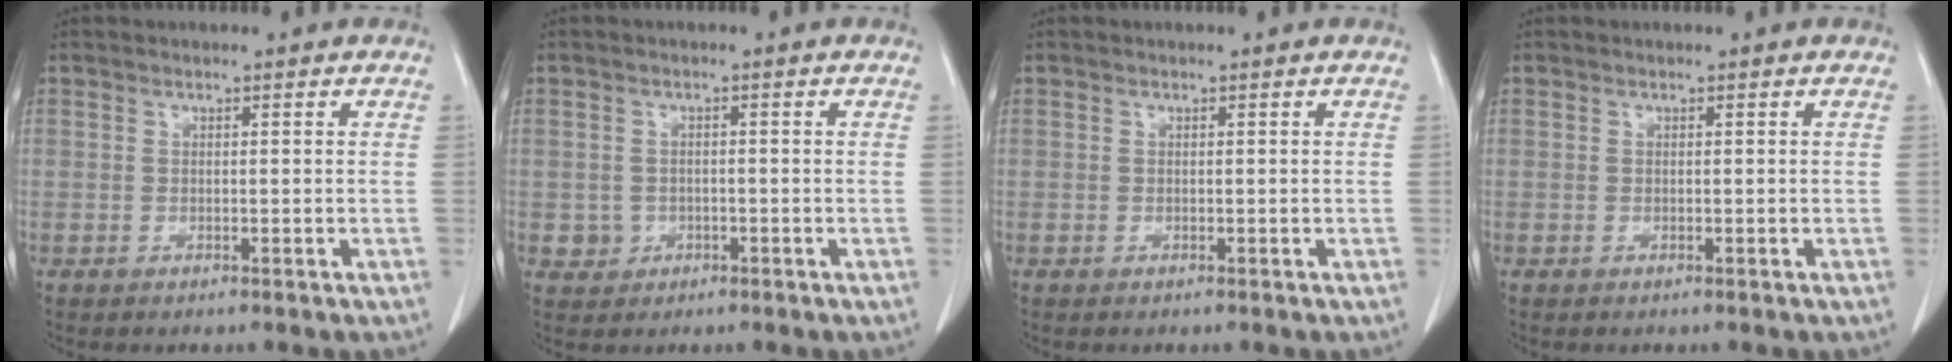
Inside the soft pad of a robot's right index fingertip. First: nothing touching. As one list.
[{"total": 2.3, "force": [-0.6, 2.1, 0.5], "torque": [-0.005, 0.006, -0.003]}, {"total": 0.0}, {"total": 0.0}]